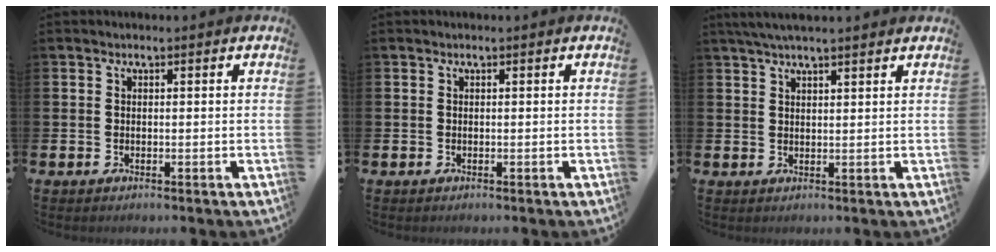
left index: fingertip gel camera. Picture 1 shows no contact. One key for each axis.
{"total": 0.0}
{"total": 3.3, "fx": 2.8, "fy": 0.3, "fz": 1.7, "tx": -0.040, "ty": -0.001, "tz": 0.052}